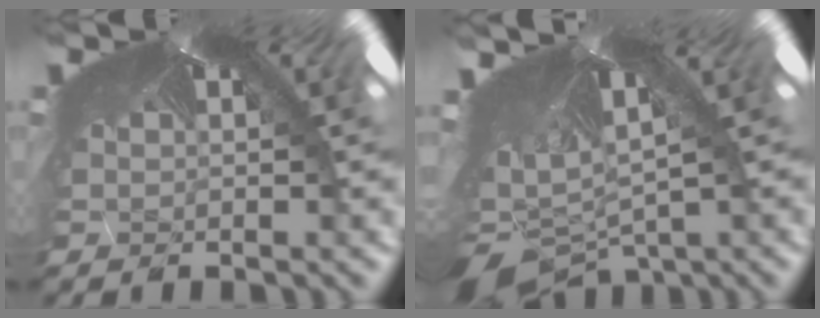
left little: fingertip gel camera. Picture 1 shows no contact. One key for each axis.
{"total": 6.9, "fx": -6.7, "fy": 1.1, "fz": 0.9, "tx": -0.004, "ty": -0.084, "tz": -0.096}